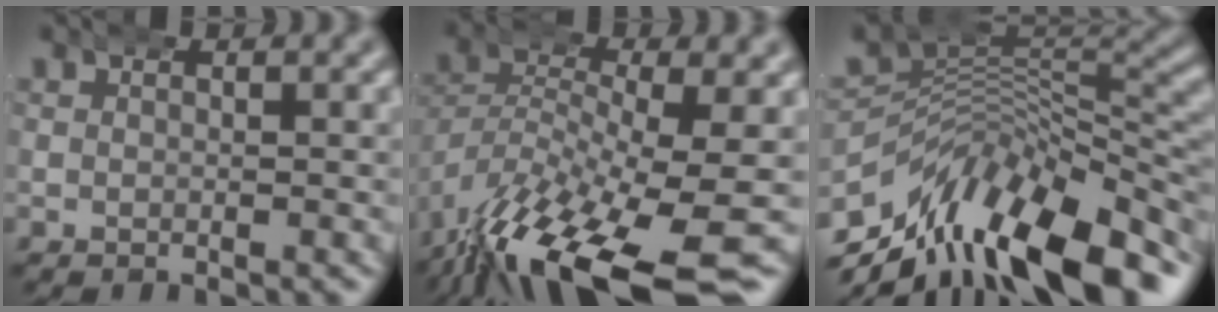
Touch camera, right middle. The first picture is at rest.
{"total": 11.5, "force": [-6.9, 4.5, 8.0], "torque": [-0.160, -0.053, -0.084]}
{"total": 14.8, "force": [-5.8, 9.0, 10.2], "torque": [-0.134, -0.005, -0.097]}